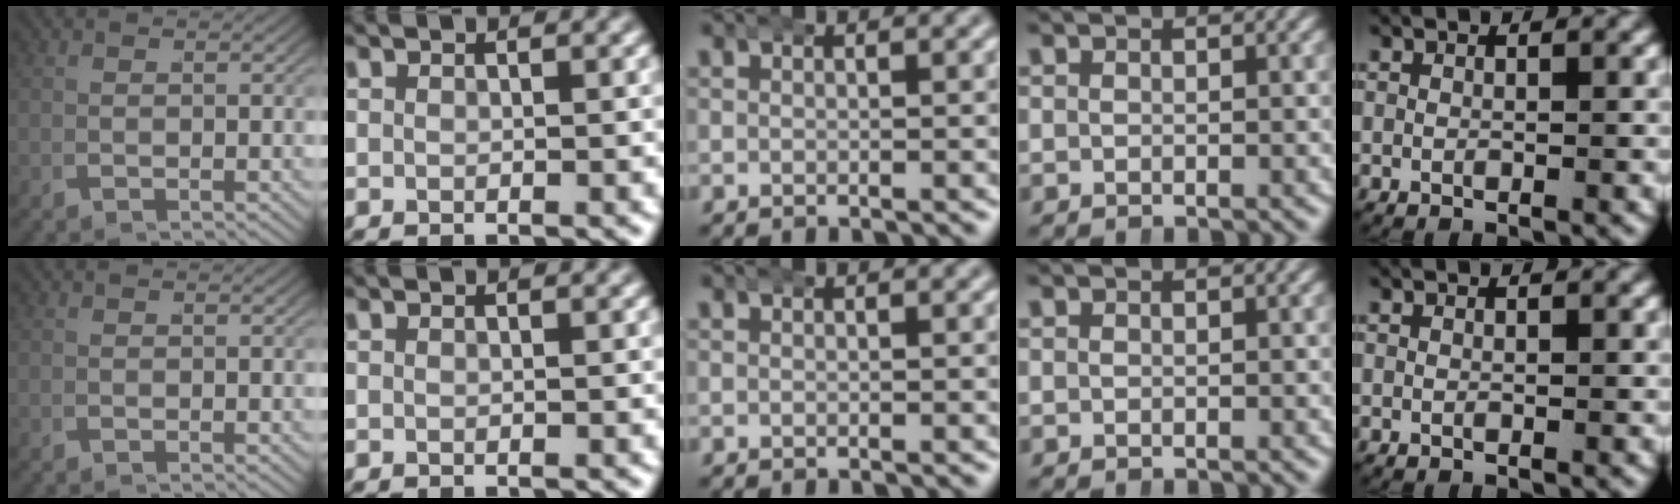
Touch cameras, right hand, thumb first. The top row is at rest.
{}